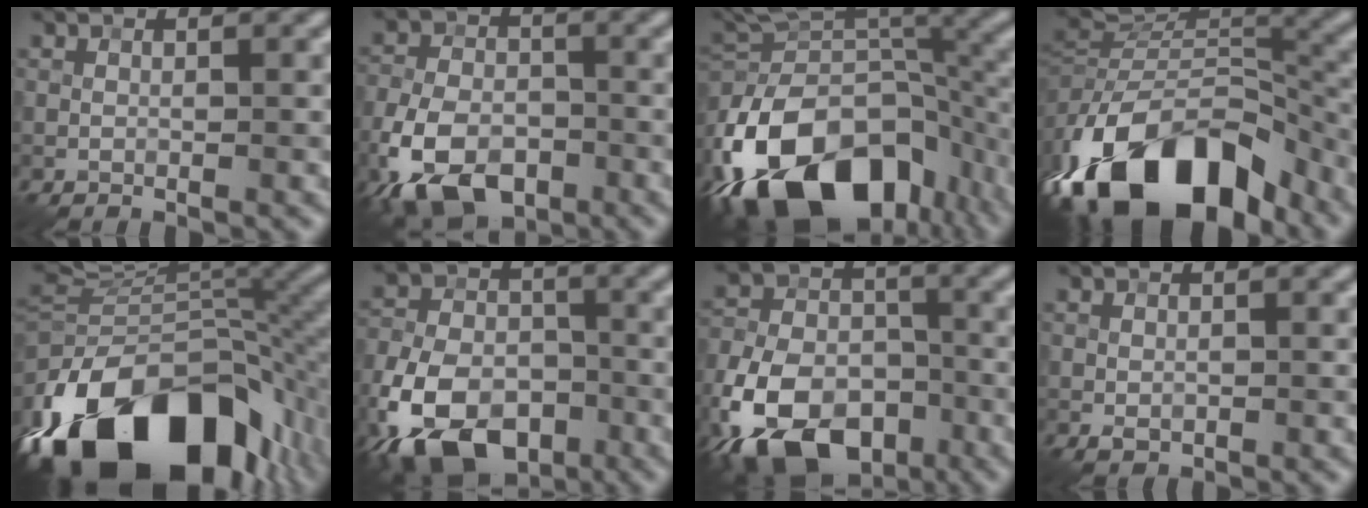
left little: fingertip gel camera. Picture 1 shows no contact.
{"total": 9.3, "force": [-5.1, 5.2, 5.8], "torque": [-0.127, -0.014, -0.102]}
{"total": 17.2, "force": [-9.6, 9.2, 10.8], "torque": [-0.221, 0.000, -0.165]}
{"total": 16.2, "force": [-9.1, 8.9, 10.1], "torque": [-0.203, 0.014, -0.153]}
{"total": 18.1, "force": [-9.8, 9.7, 11.8], "torque": [-0.225, -0.008, -0.157]}
{"total": 12.3, "force": [-6.8, 7.1, 7.4], "torque": [-0.157, -0.018, -0.128]}
{"total": 13.5, "force": [-7.7, 7.8, 7.9], "torque": [-0.163, -0.026, -0.141]}
{"total": 0.9, "force": [-0.2, 0.7, 0.6], "torque": [-0.008, -0.003, -0.002]}